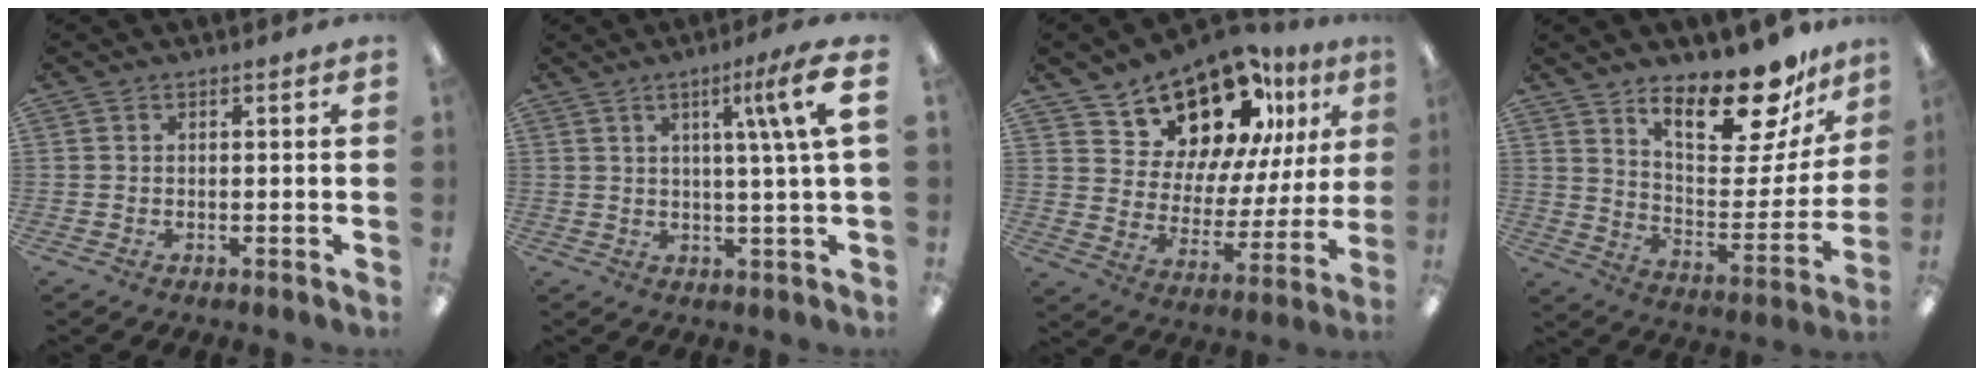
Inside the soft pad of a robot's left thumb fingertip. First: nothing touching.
{"total": 10.0, "force": [3.8, 0.4, 9.2], "torque": [-0.141, -0.008, 0.050]}
{"total": 18.5, "force": [14.7, 8.9, 6.8], "torque": [-0.127, -0.099, 0.264]}
{"total": 20.6, "force": [16.0, 6.4, 11.2], "torque": [-0.165, -0.115, 0.265]}